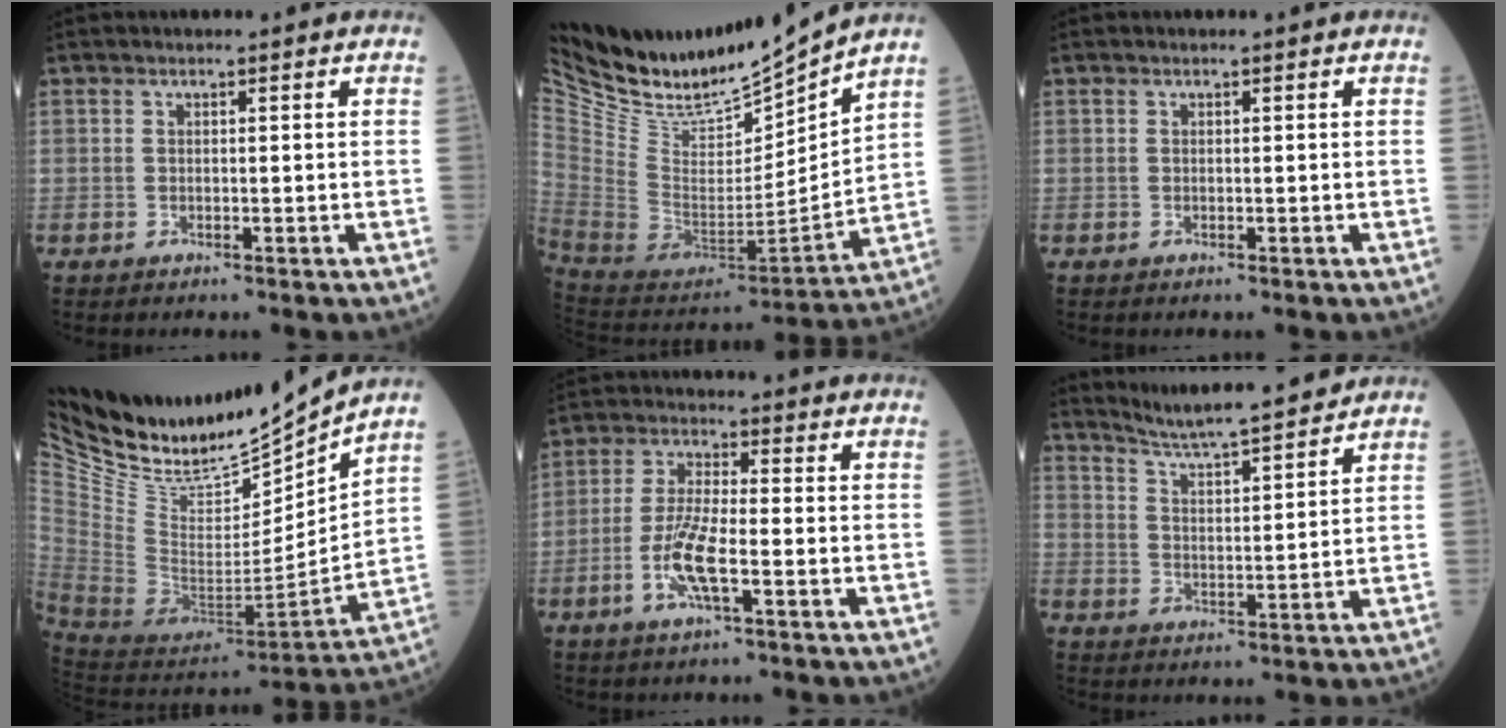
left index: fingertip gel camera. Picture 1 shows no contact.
{"total": 16.8, "force": [16.1, 1.5, 4.3], "torque": [-0.100, -0.047, 0.302]}
{"total": 0.0}
{"total": 19.1, "force": [18.1, 2.8, 5.2], "torque": [-0.110, -0.065, 0.323]}
{"total": 7.4, "force": [-2.8, 1.3, 6.8], "torque": [-0.143, -0.008, -0.059]}
{"total": 11.5, "force": [10.7, 0.1, 4.1], "torque": [-0.075, 0.005, 0.169]}